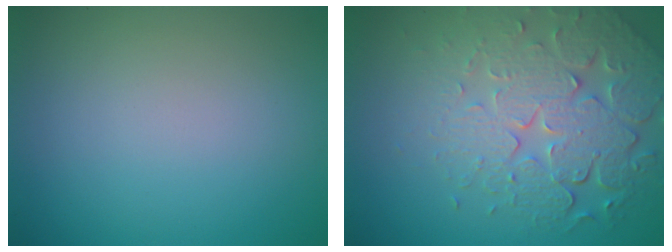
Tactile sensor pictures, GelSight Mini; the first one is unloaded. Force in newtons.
{"total": 7.4, "press": 5.4, "slide": 5.1}